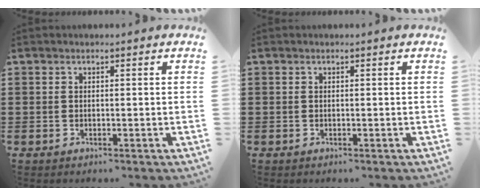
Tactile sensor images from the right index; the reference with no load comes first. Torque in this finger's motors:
{"motor_torque": [-0.19, 0.19, 0.00, 0.01]}